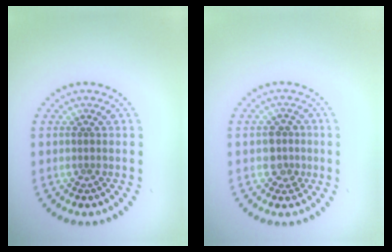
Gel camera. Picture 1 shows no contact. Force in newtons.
{"total": 2.1, "press": 1.9, "slide": 1.0}